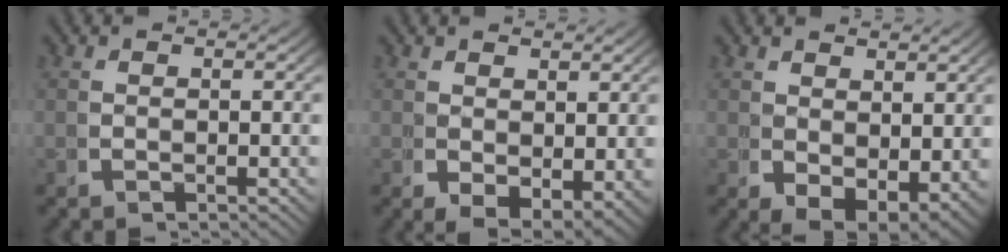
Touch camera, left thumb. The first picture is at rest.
{"total": 2.6, "force": [0.0, 1.8, 1.9], "torque": [-0.024, -0.023, 0.019]}
{"total": 3.9, "force": [-0.2, 2.7, 2.8], "torque": [-0.039, -0.032, 0.020]}